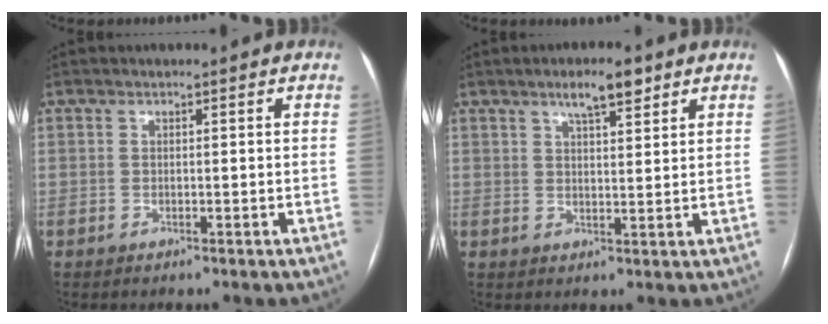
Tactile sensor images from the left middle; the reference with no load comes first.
{"total": 5.1, "force": [3.4, 1.2, 3.6], "torque": [-0.063, 0.006, 0.053]}